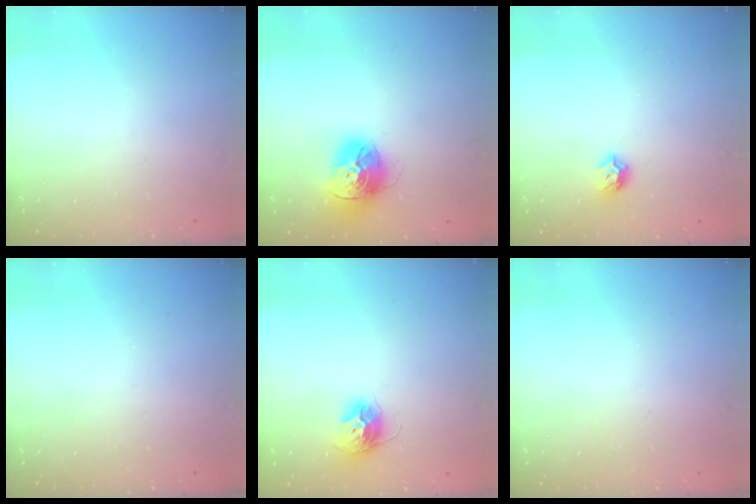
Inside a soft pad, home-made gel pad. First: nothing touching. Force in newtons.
{"total": 15.7, "press": 15.6, "slide": 1.6}
{"total": 6.3, "press": 6.2, "slide": 0.9}
{"total": 0.0}
{"total": 10.3, "press": 10.3, "slide": 0.4}
{"total": 0.8, "press": 0.8, "slide": 0.0}